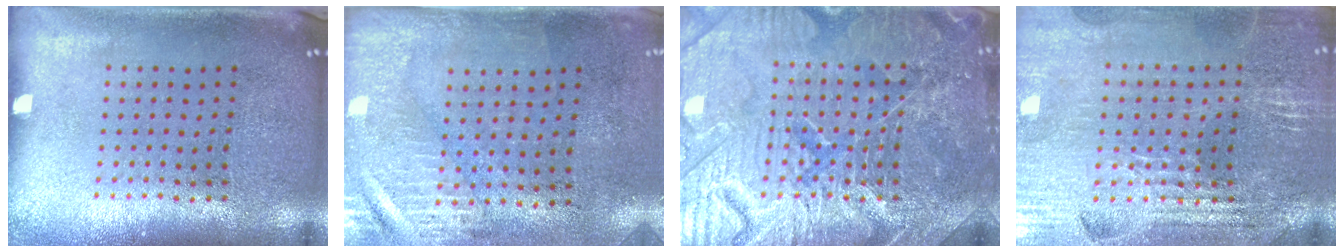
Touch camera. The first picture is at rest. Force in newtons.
{"total": 2.9, "press": 2.5, "slide": 1.5}
{"total": 7.9, "press": 7.8, "slide": 0.9}
{"total": 2.9, "press": 2.9, "slide": 0.5}